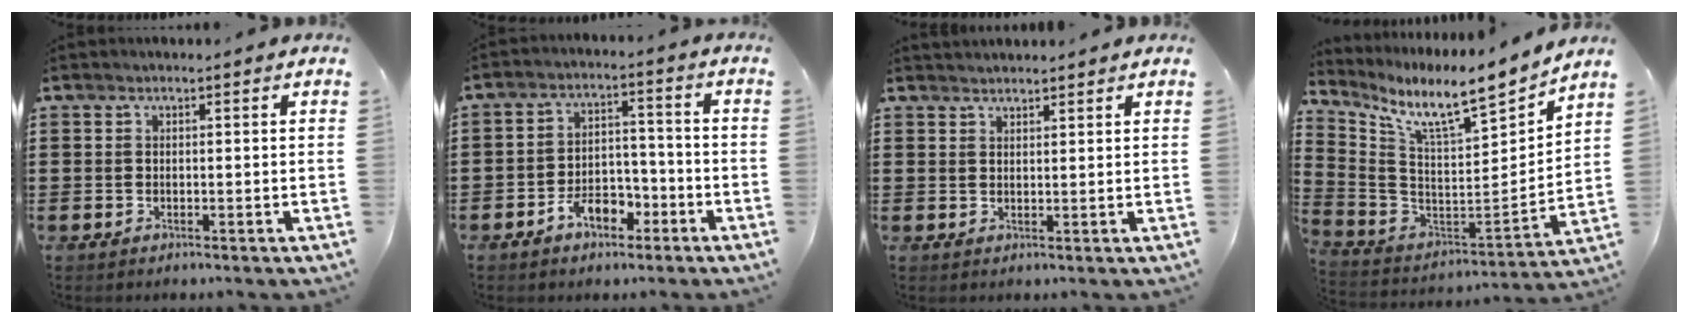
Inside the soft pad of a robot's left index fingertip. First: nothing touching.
{"total": 6.4, "force": [-4.1, 3.4, 3.6], "torque": [-0.071, 0.018, -0.078]}
{"total": 1.5, "force": [1.5, 0.1, 0.1], "torque": [-0.004, 0.002, 0.029]}
{"total": 8.8, "force": [6.9, 0.9, 5.4], "torque": [-0.128, -0.063, 0.108]}